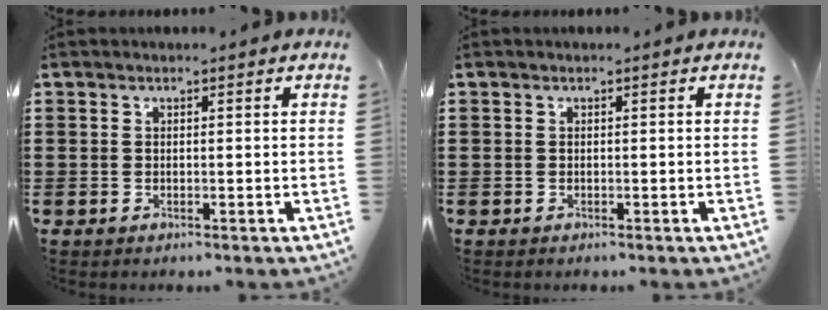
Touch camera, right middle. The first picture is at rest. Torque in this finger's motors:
{"motor_torque": [-0.77, -0.21, 0.00, 0.00]}